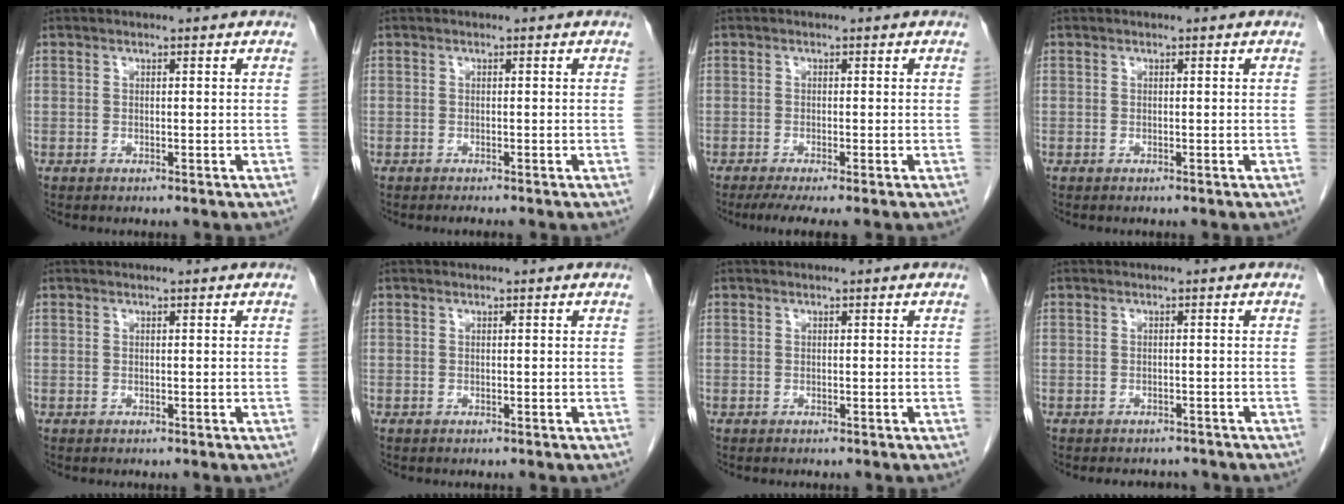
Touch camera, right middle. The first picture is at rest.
{"total": 0.8, "force": [-0.7, -0.1, 0.3], "torque": [-0.011, -0.005, -0.009]}
{"total": 4.4, "force": [-3.2, 0.1, 3.0], "torque": [-0.047, -0.014, -0.051]}
{"total": 0.0}
{"total": 0.0}
{"total": 0.0}
{"total": 0.0}
{"total": 4.5, "force": [-4.1, 1.7, 0.8], "torque": [-0.009, -0.001, -0.047]}